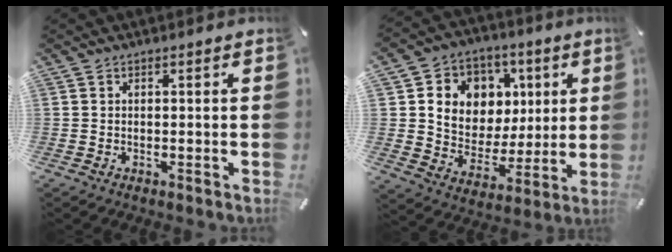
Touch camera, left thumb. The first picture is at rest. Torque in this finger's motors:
{"motor_torque": [2.19, 2.73, 0.54, -0.37, 0.15]}